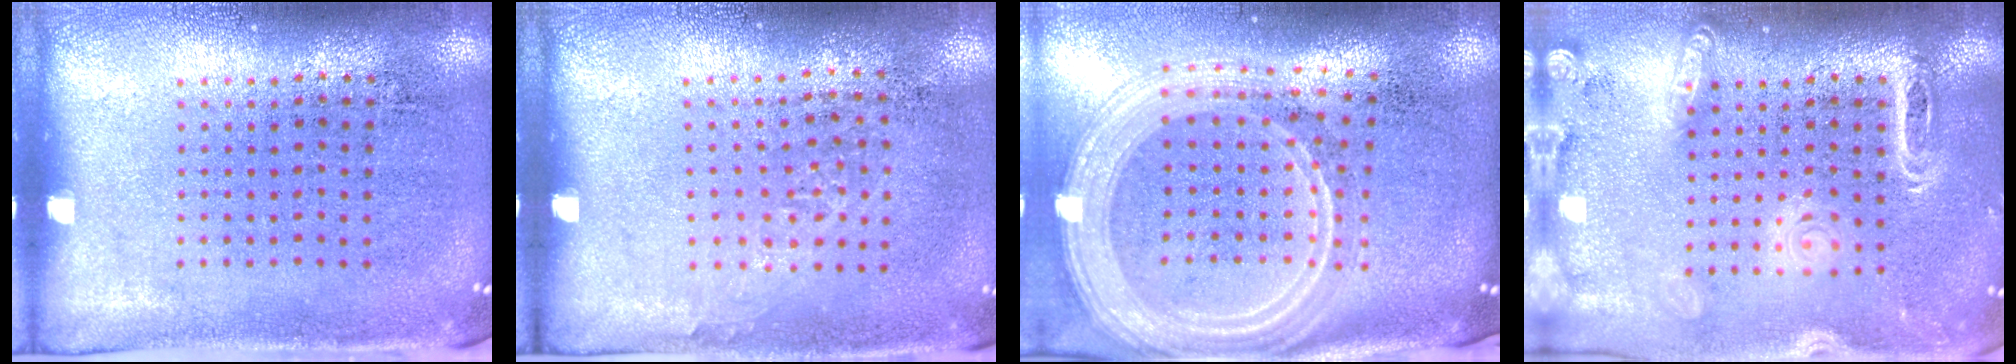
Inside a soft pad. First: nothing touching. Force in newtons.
{"total": 0.8, "press": 0.6, "slide": 0.6}
{"total": 3.0, "press": 2.4, "slide": 1.8}
{"total": 1.9, "press": 1.8, "slide": 0.7}